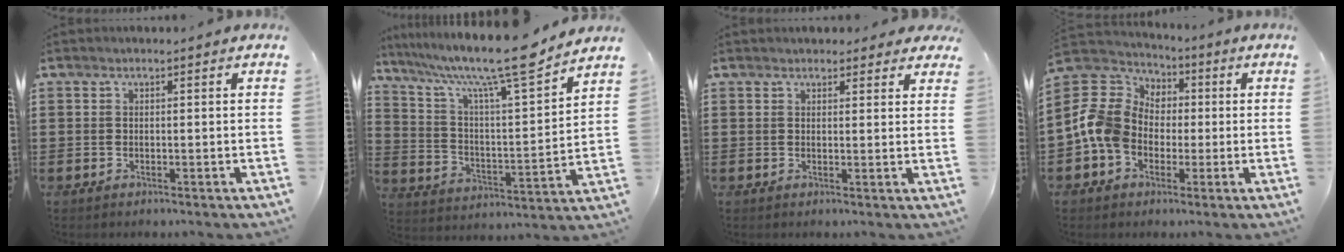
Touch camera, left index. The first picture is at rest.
{"total": 13.3, "force": [10.6, 1.2, 8.0], "torque": [-0.166, -0.070, 0.171]}
{"total": 2.3, "force": [2.1, 0.8, 0.4], "torque": [-0.005, -0.002, 0.039]}
{"total": 10.6, "force": [-1.3, 9.1, 5.2], "torque": [-0.159, 0.008, -0.033]}